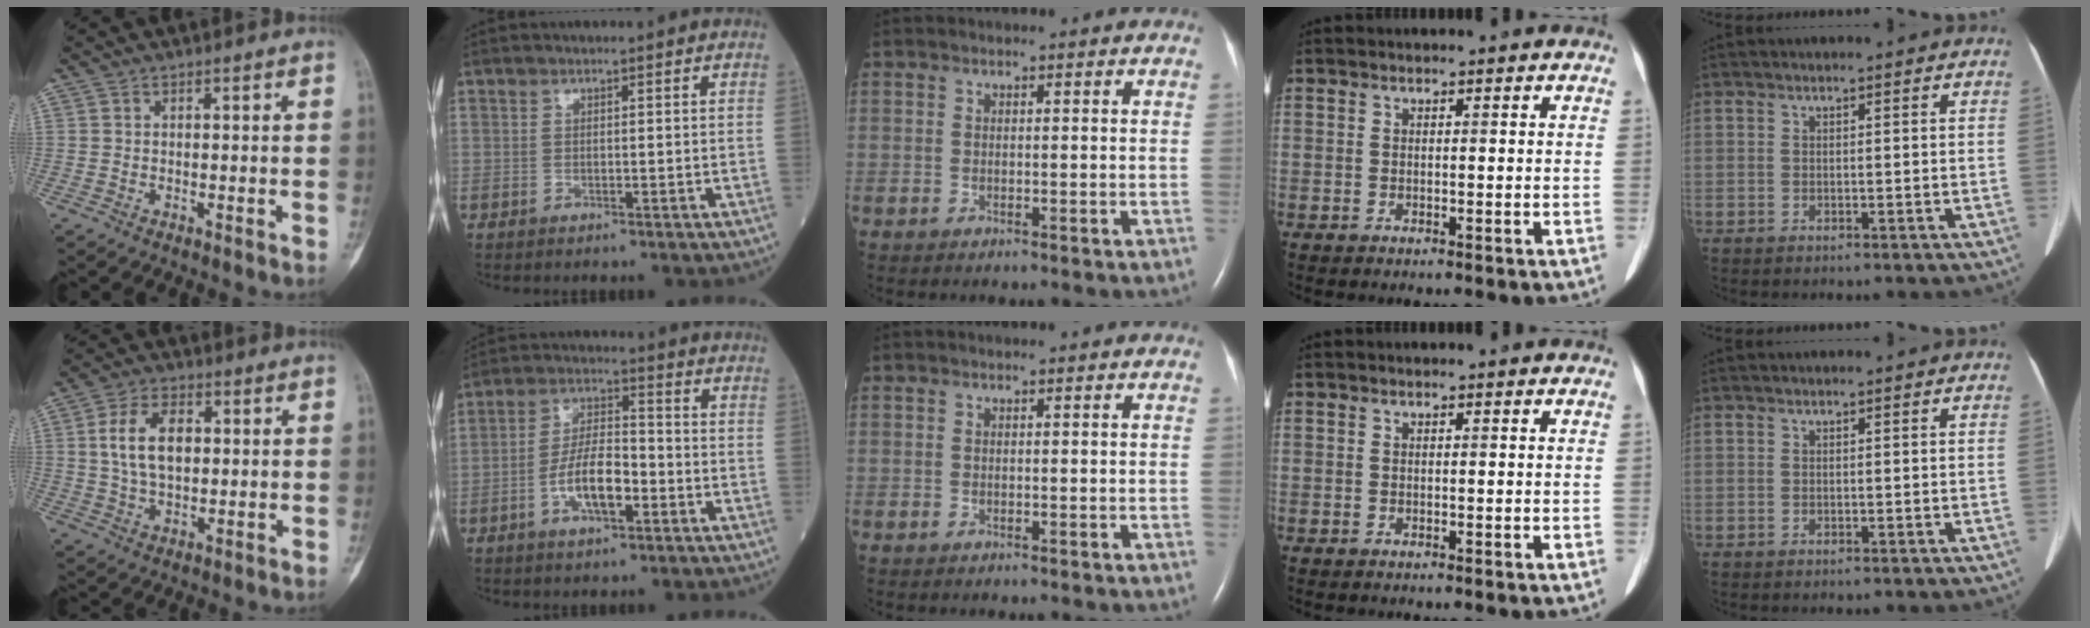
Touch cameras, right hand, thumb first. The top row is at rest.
{"thumb": {"total": 9.4, "force": [1.4, 5.6, 7.4], "torque": [-0.127, 0.005, 0.028]}, "index": {"total": 8.4, "force": [-3.0, 3.0, 7.3], "torque": [-0.147, 0.011, -0.055]}}